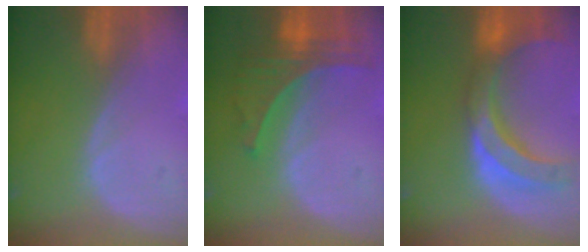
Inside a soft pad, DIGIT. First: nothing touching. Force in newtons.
{"total": 7.2, "press": 6.4, "slide": 3.3}
{"total": 10.9, "press": 9.4, "slide": 5.4}